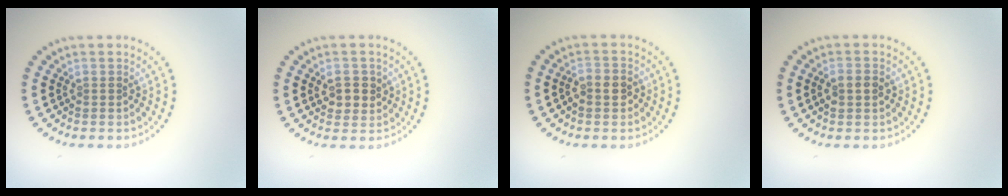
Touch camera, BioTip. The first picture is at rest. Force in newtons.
{"total": 2.4, "press": 2.3, "slide": 0.6}
{"total": 2.1, "press": 2.0, "slide": 0.6}
{"total": 1.7, "press": 1.7, "slide": 0.2}